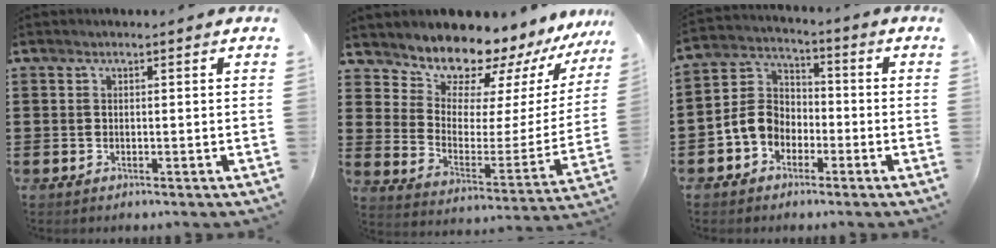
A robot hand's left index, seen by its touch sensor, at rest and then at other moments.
{"total": 10.0, "force": [9.5, 2.9, 1.0], "torque": [-0.056, -0.093, 0.165]}
{"total": 6.4, "force": [-2.2, 5.3, 2.8], "torque": [-0.089, 0.006, -0.051]}